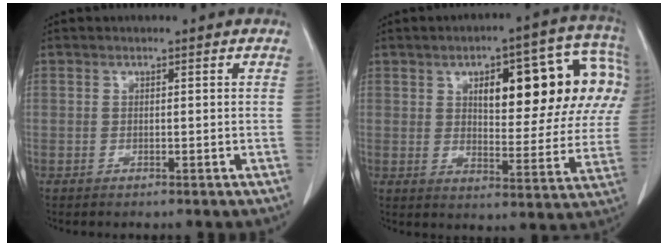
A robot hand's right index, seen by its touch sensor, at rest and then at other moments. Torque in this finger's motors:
{"motor_torque": [1.28, 0.86, 0.44, 0.12]}